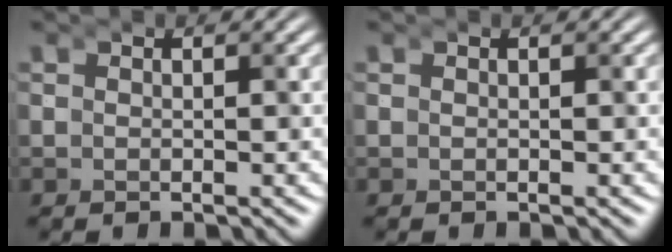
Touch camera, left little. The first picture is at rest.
{"total": 0.0}